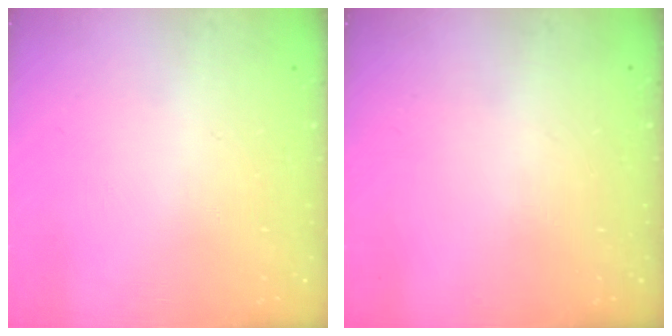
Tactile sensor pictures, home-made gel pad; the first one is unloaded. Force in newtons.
{"total": 0.0}